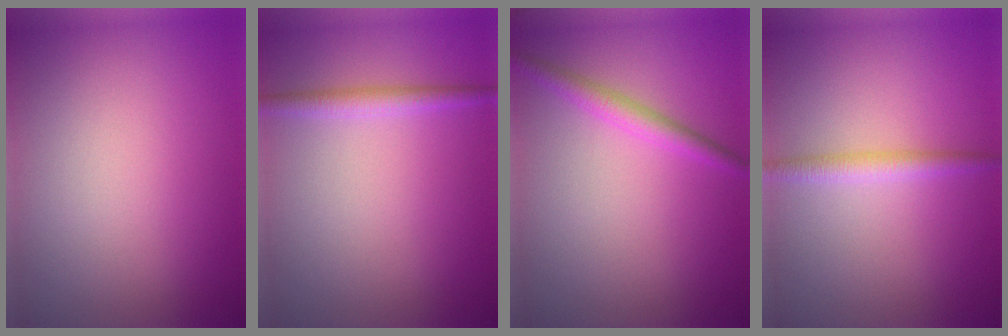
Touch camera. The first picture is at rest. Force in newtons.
{"total": 1.8, "press": 1.8, "slide": 0.1}
{"total": 2.1, "press": 2.1, "slide": 0.1}
{"total": 1.8, "press": 1.8, "slide": 0.0}